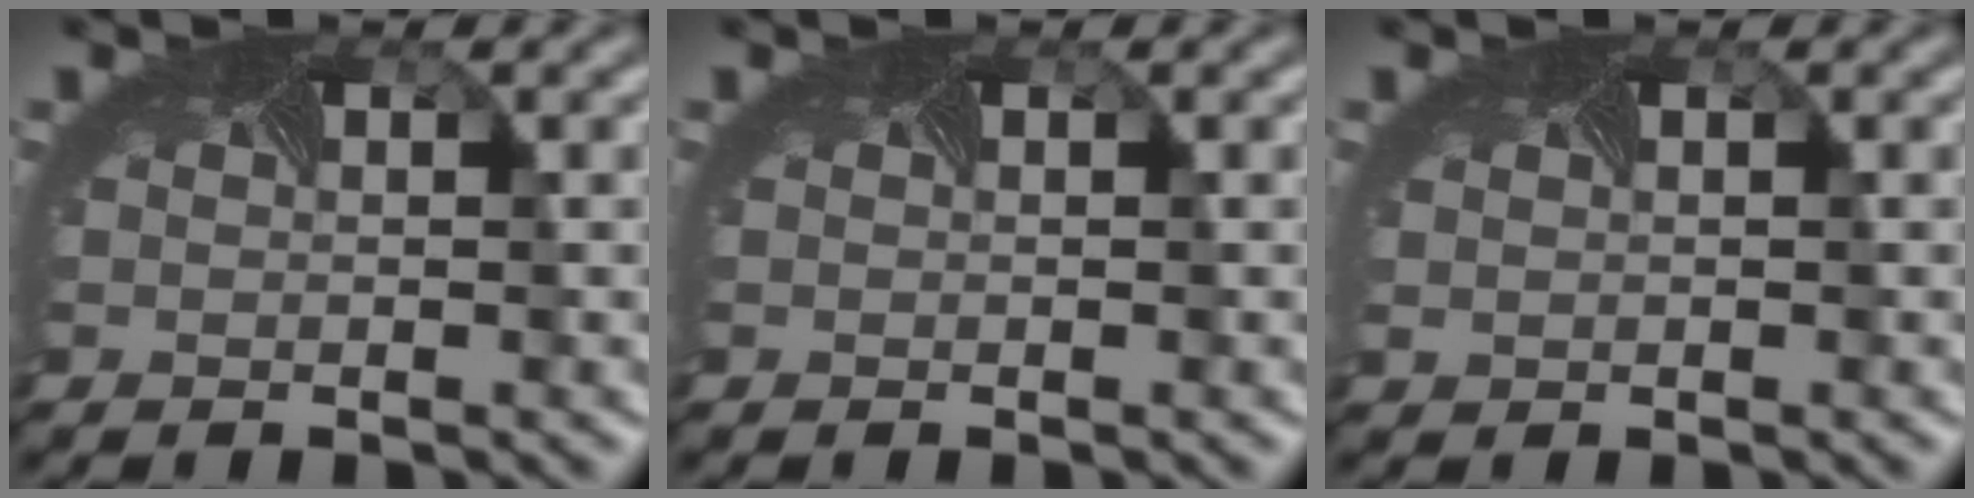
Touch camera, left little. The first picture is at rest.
{"total": 0.0}
{"total": 0.5, "force": [0.4, 0.2, -0.2], "torque": [0.003, 0.001, 0.009]}